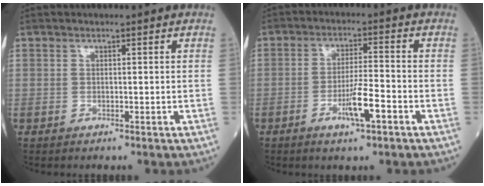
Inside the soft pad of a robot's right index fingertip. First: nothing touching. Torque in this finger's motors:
{"motor_torque": [0.28, -0.08, 0.37, 0.09]}